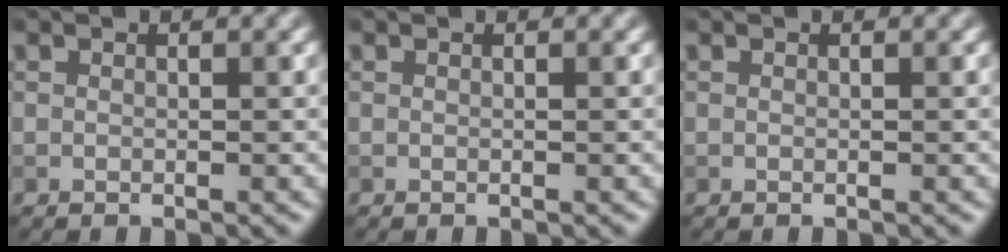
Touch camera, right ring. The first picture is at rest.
{"total": 0.0}
{"total": 0.0}